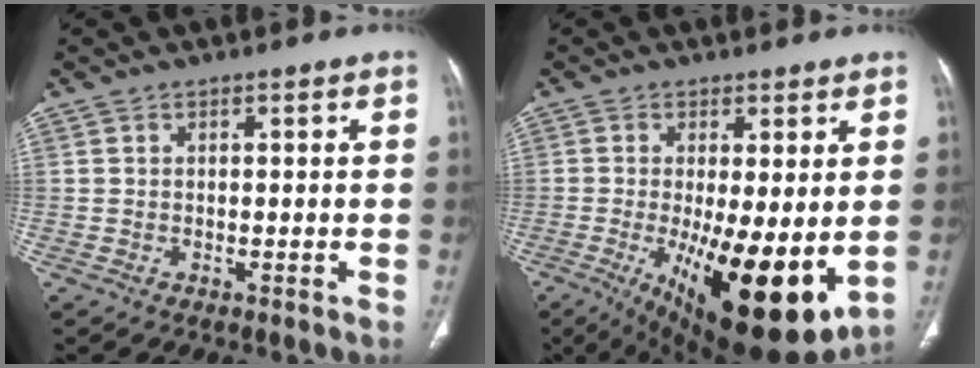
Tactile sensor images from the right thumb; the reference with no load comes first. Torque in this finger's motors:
{"motor_torque": [2.36, 2.65, 1.46, -1.31, 0.58]}